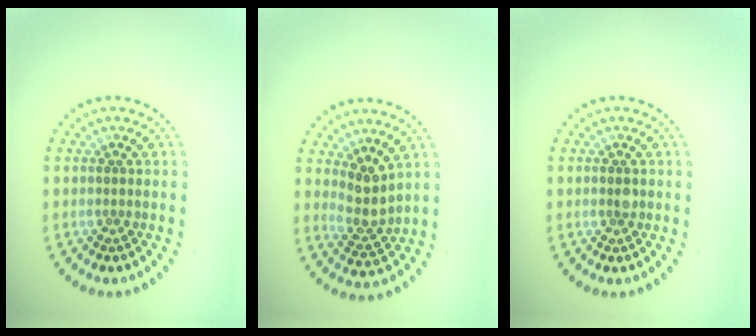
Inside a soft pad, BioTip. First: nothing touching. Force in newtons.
{"total": 2.9, "press": 2.2, "slide": 1.8}
{"total": 0.9, "press": 0.9, "slide": 0.2}